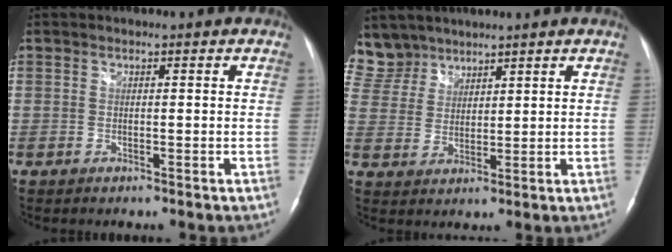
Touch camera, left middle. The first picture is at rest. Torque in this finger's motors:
{"motor_torque": [0.31, -0.31, 0.04, -0.03]}